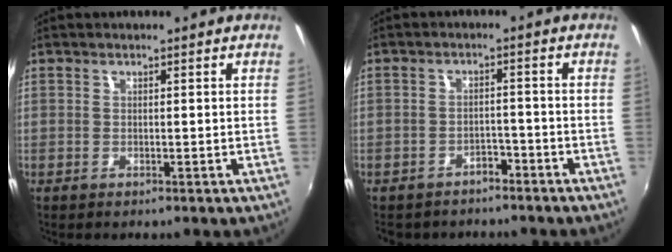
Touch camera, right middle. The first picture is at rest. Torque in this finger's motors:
{"motor_torque": [1.07, -1.07, 0.05, 0.05]}